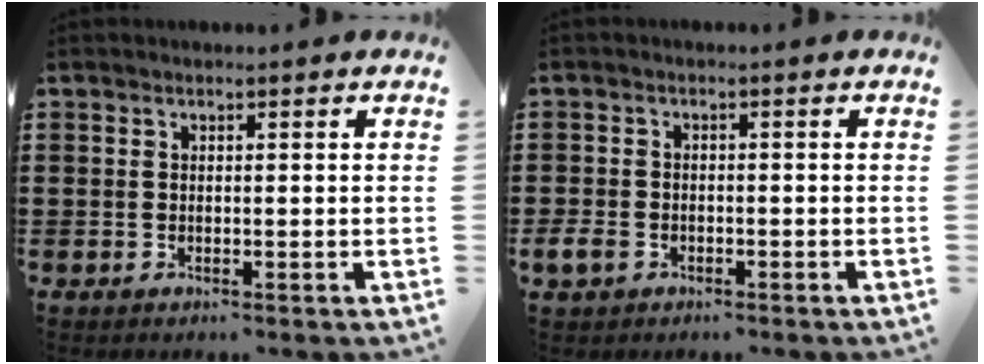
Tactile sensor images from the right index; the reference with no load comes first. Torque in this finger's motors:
{"motor_torque": [0.30, -0.13, 0.04, 0.05]}